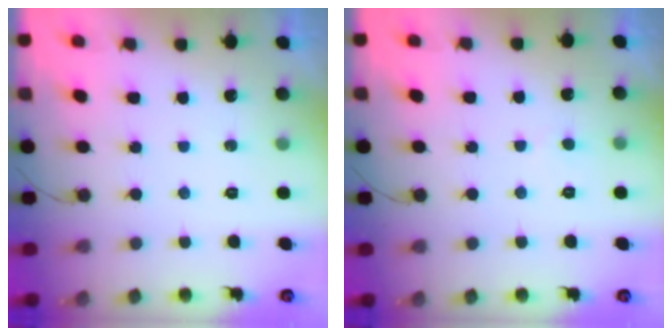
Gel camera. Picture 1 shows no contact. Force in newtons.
{"total": 1.8, "press": 1.8, "slide": 0.2}